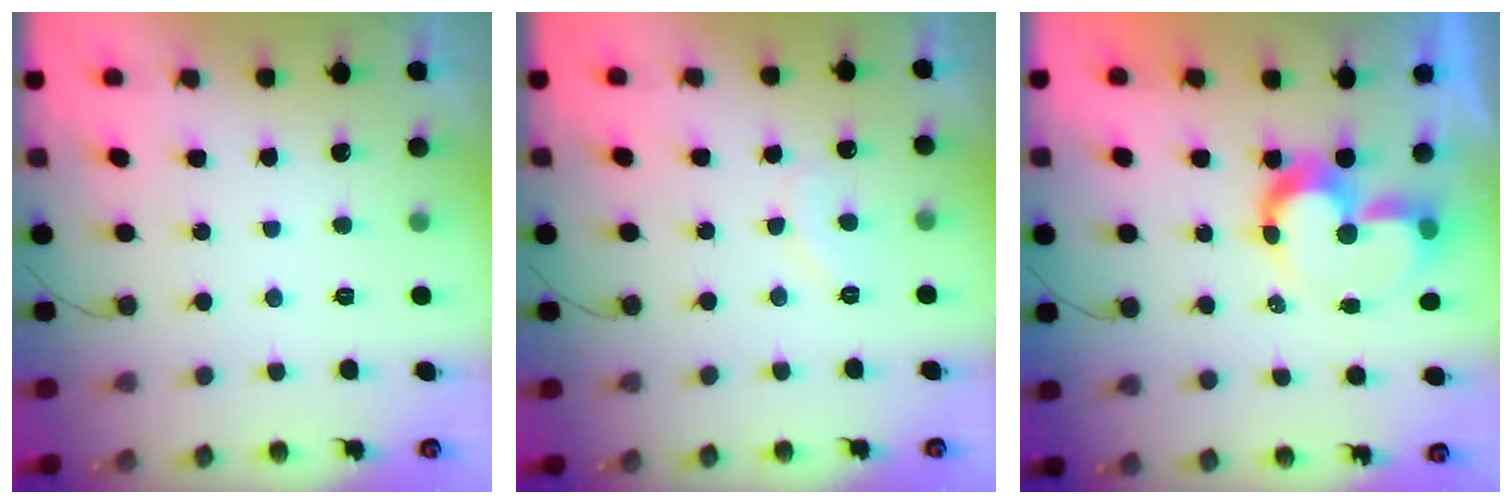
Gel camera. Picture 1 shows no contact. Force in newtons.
{"total": 7.1, "press": 7.0, "slide": 0.5}
{"total": 10.3, "press": 10.2, "slide": 0.7}